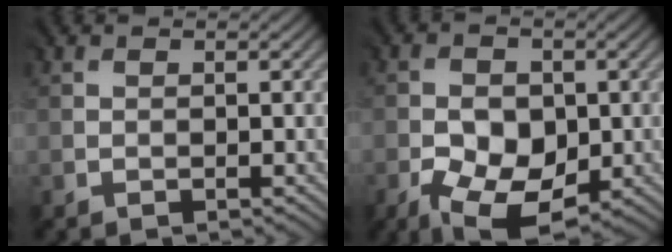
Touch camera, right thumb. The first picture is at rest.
{"total": 9.1, "force": [-3.4, 5.6, 6.4], "torque": [-0.130, -0.018, -0.062]}